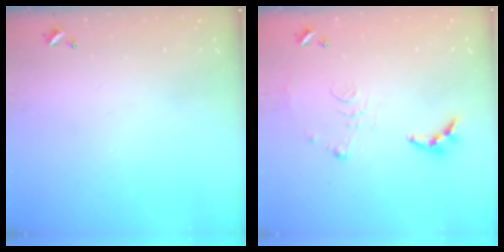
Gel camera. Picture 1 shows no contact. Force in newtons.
{"total": 9.3, "press": 9.3, "slide": 0.8}